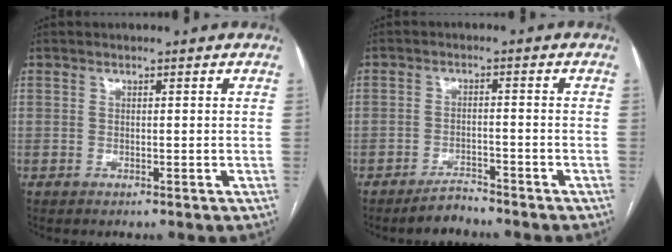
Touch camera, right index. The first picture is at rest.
{"total": 3.2, "force": [-3.1, 0.5, 0.8], "torque": [-0.014, -0.006, -0.053]}